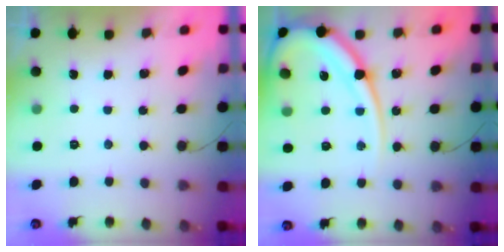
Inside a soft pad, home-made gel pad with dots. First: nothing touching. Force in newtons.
{"total": 16.3, "press": 16.2, "slide": 1.5}